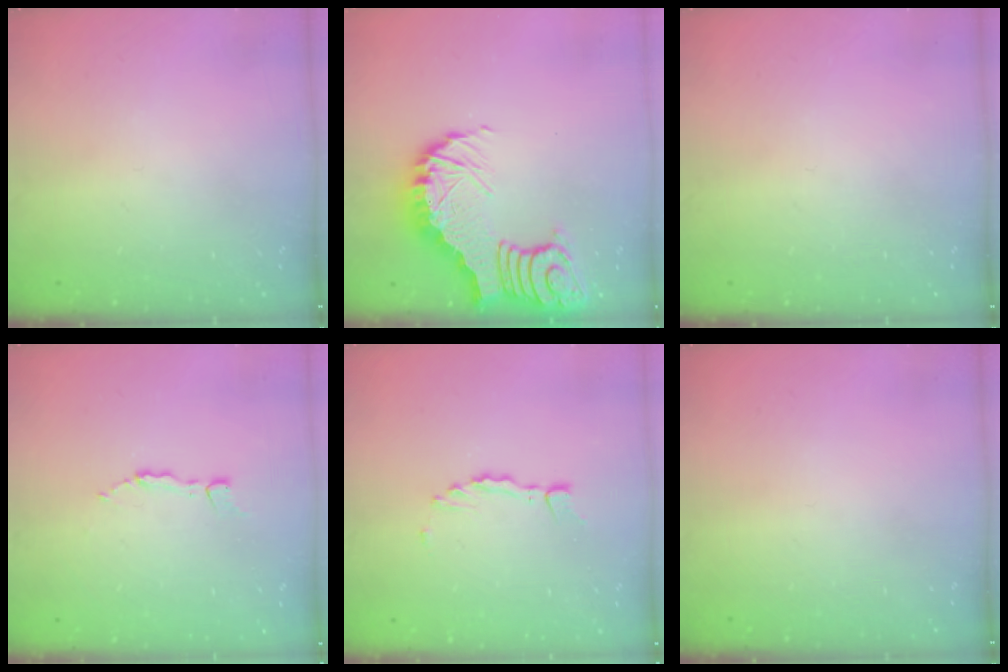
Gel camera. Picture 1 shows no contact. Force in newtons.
{"total": 9.9, "press": 9.8, "slide": 1.3}
{"total": 0.0}
{"total": 2.8, "press": 2.8, "slide": 0.4}
{"total": 2.3, "press": 2.2, "slide": 0.4}
{"total": 0.0}